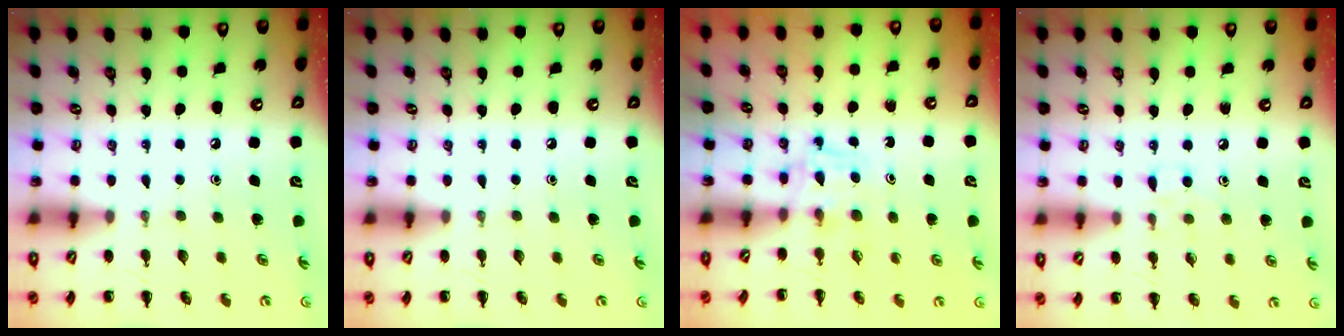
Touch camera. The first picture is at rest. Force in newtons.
{"total": 0.0}
{"total": 3.9, "press": 3.6, "slide": 1.4}
{"total": 5.4, "press": 5.0, "slide": 2.0}